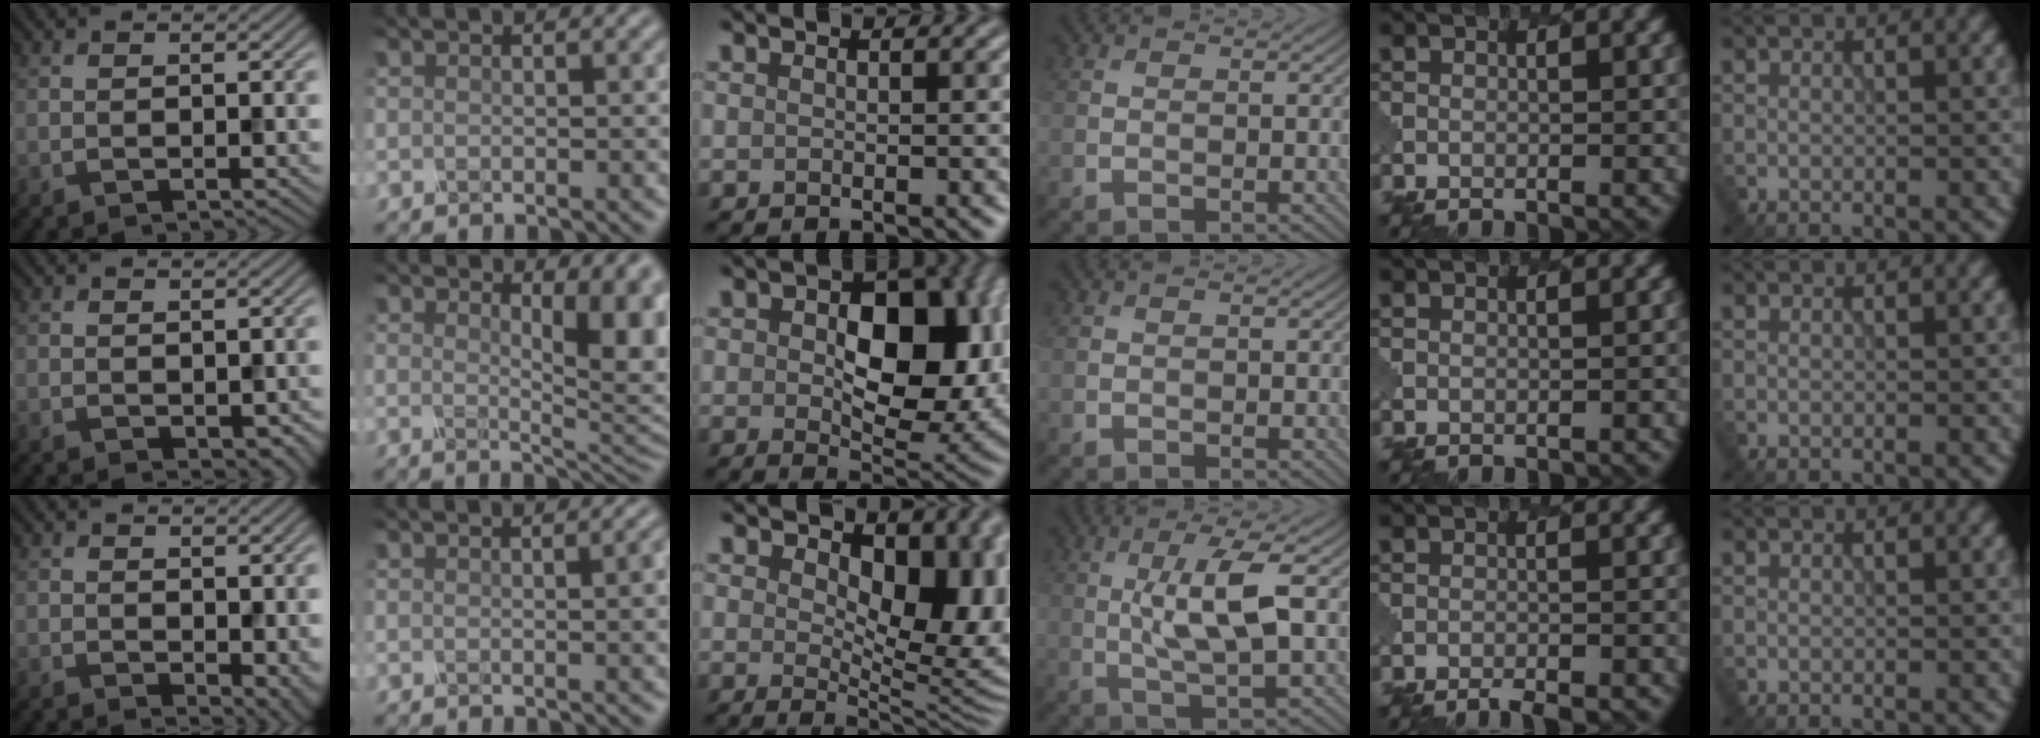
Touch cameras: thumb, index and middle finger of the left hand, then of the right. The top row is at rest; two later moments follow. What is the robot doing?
{"motion": "unscrew", "object": "spray bottle"}